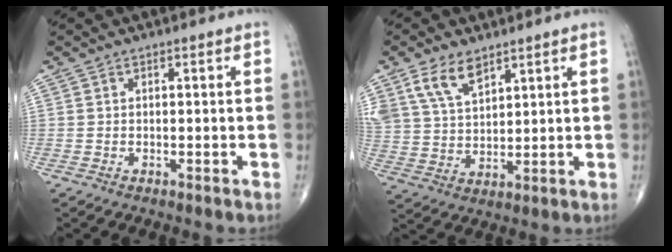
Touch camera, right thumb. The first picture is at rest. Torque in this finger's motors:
{"motor_torque": [0.82, 0.87, 0.94, 0.73, 0.05]}